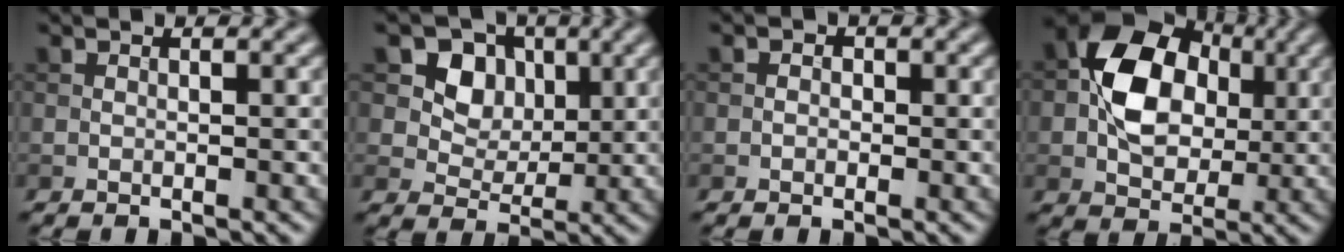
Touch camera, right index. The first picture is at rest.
{"total": 5.0, "force": [1.6, 4.1, 2.3], "torque": [-0.036, -0.009, 0.025]}
{"total": 0.7, "force": [-0.2, 0.6, 0.2], "torque": [0.000, -0.003, -0.007]}
{"total": 9.2, "force": [0.8, 6.8, 6.1], "torque": [-0.106, 0.007, 0.009]}